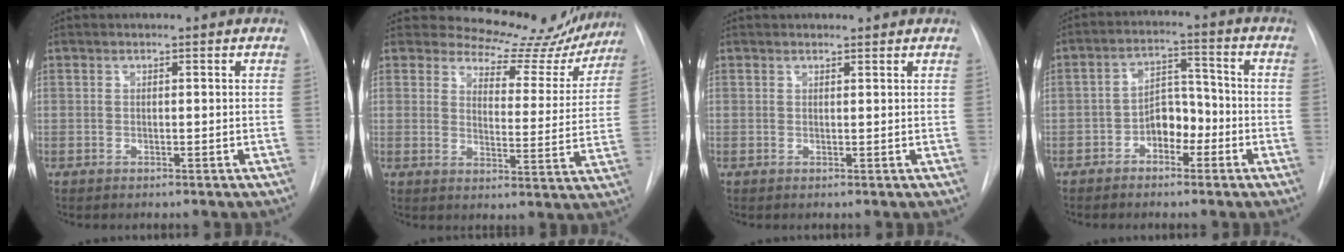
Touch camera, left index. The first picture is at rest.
{"total": 13.4, "force": [12.0, 5.4, 2.3], "torque": [-0.005, -0.030, 0.125]}
{"total": 2.2, "force": [2.1, 0.7, 0.6], "torque": [-0.007, 0.017, 0.025]}
{"total": 5.7, "force": [-2.9, 3.3, 3.7], "torque": [-0.062, 0.015, -0.054]}